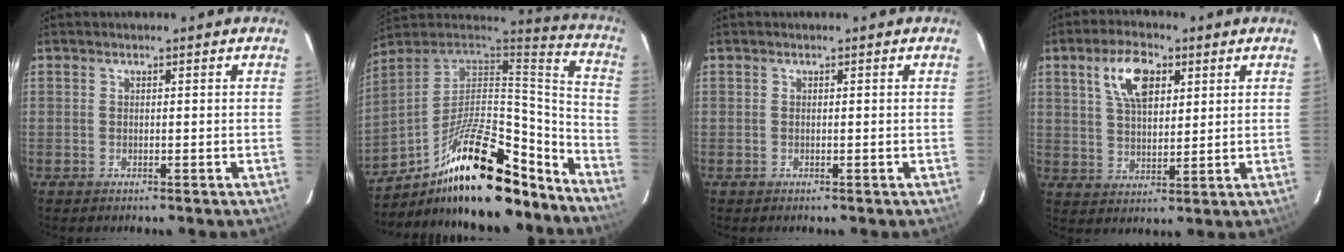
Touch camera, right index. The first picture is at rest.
{"total": 27.4, "force": [-18.5, 10.2, 17.5], "torque": [-0.279, 0.020, -0.283]}
{"total": 0.0}
{"total": 9.1, "force": [4.0, 4.5, 6.9], "torque": [-0.129, 0.019, 0.075]}